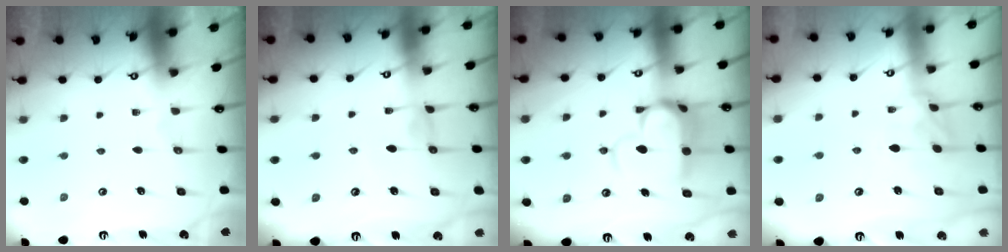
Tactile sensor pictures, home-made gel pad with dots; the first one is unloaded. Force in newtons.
{"total": 0.8, "press": 0.7, "slide": 0.5}
{"total": 10.0, "press": 9.8, "slide": 1.5}
{"total": 2.4, "press": 2.2, "slide": 1.2}